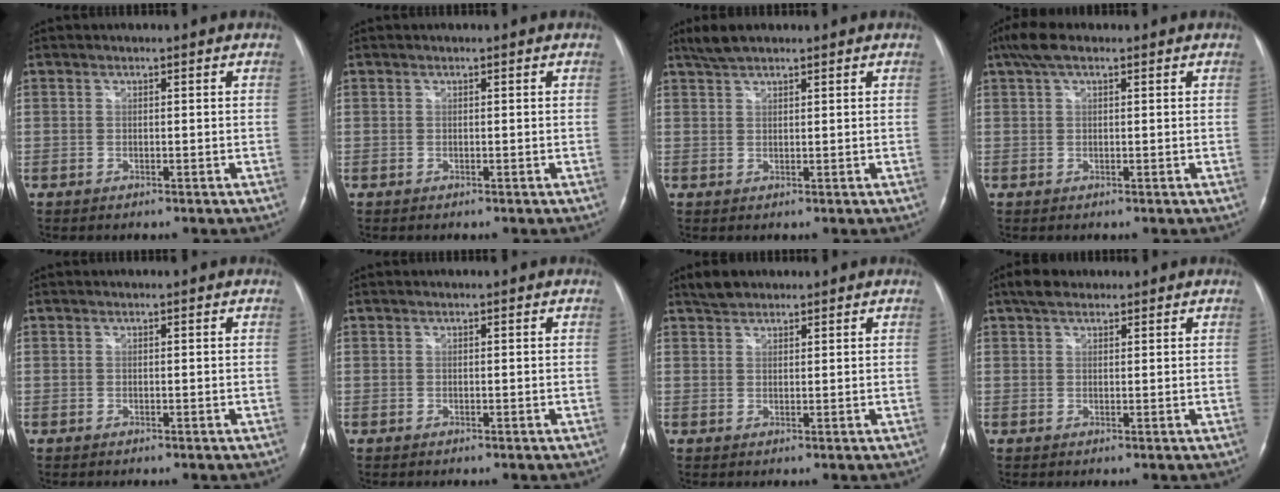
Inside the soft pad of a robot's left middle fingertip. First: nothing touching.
{"total": 0.0}
{"total": 3.3, "force": [2.8, 0.8, 1.6], "torque": [-0.040, 0.010, 0.056]}
{"total": 4.0, "force": [2.6, 1.3, 2.8], "torque": [-0.066, 0.028, 0.050]}
{"total": 0.0}
{"total": 0.0}
{"total": 2.9, "force": [2.5, 1.3, 0.8], "torque": [-0.020, 0.011, 0.044]}
{"total": 3.2, "force": [2.4, 1.6, 1.3], "torque": [-0.032, 0.018, 0.041]}